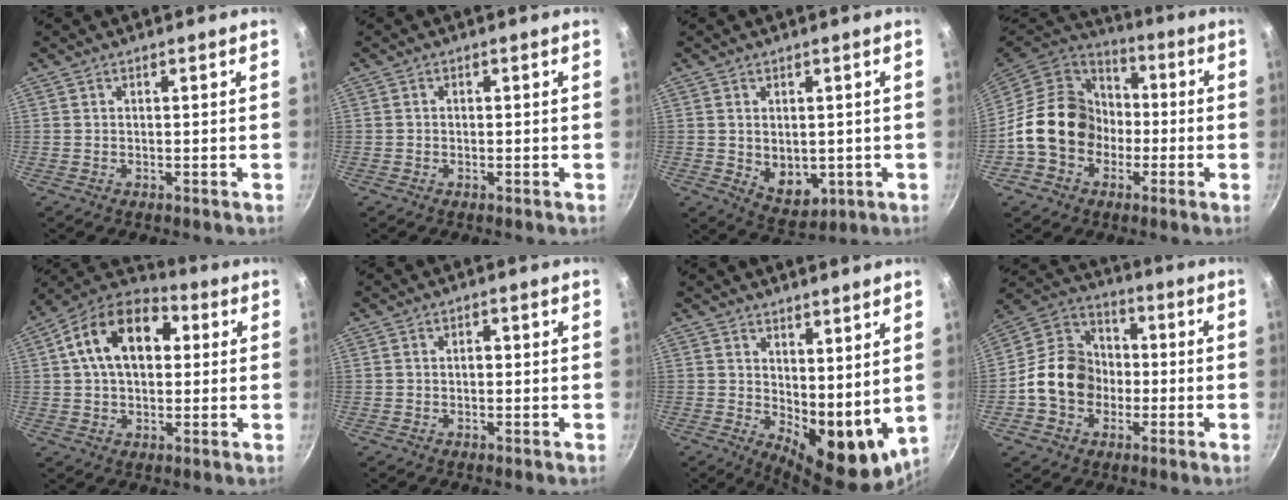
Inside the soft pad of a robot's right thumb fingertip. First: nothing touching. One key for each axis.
{"total": 0.6, "fx": -0.2, "fy": 0.5, "fz": 0.2, "tx": -0.004, "ty": 0.003, "tz": -0.003}
{"total": 7.4, "fx": -0.4, "fy": 5.3, "fz": 5.2, "tx": -0.059, "ty": -0.016, "tz": 0.010}
{"total": 17.8, "fx": -3.0, "fy": 14.9, "fz": 9.3, "tx": -0.126, "ty": 0.048, "tz": -0.060}
{"total": 16.3, "fx": 3.4, "fy": 10.7, "fz": 11.9, "tx": -0.169, "ty": 0.028, "tz": 0.037}
{"total": 1.1, "fx": -0.2, "fy": 0.8, "fz": 0.8, "tx": -0.010, "ty": 0.006, "tz": -0.004}
{"total": 12.2, "fx": 3.5, "fy": 6.0, "fz": 10.0, "tx": -0.109, "ty": -0.045, "tz": 0.065}
{"total": 14.0, "fx": -2.5, "fy": 11.6, "fz": 7.4, "tx": -0.097, "ty": 0.039, "tz": -0.062}